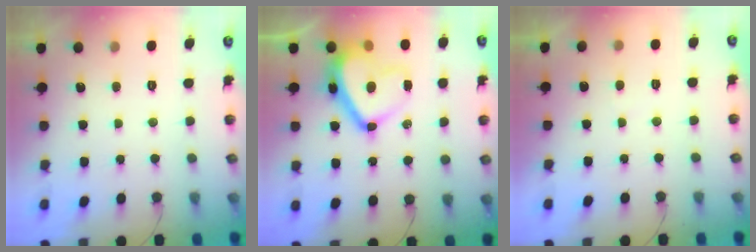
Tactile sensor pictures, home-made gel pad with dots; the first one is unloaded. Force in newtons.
{"total": 15.2, "press": 15.1, "slide": 1.9}
{"total": 1.3, "press": 1.2, "slide": 0.5}